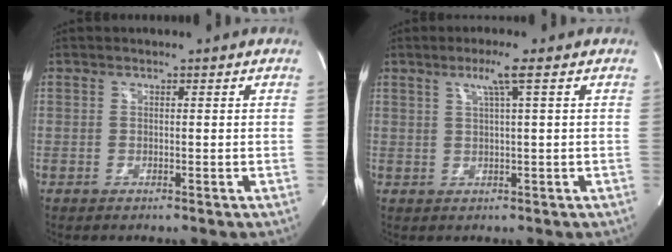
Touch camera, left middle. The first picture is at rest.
{"total": 3.3, "force": [1.5, -0.8, 2.9], "torque": [-0.059, -0.001, 0.031]}